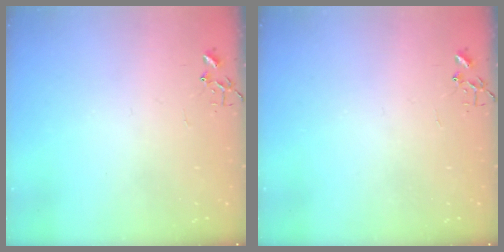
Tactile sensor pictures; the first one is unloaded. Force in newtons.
{"total": 0.0}